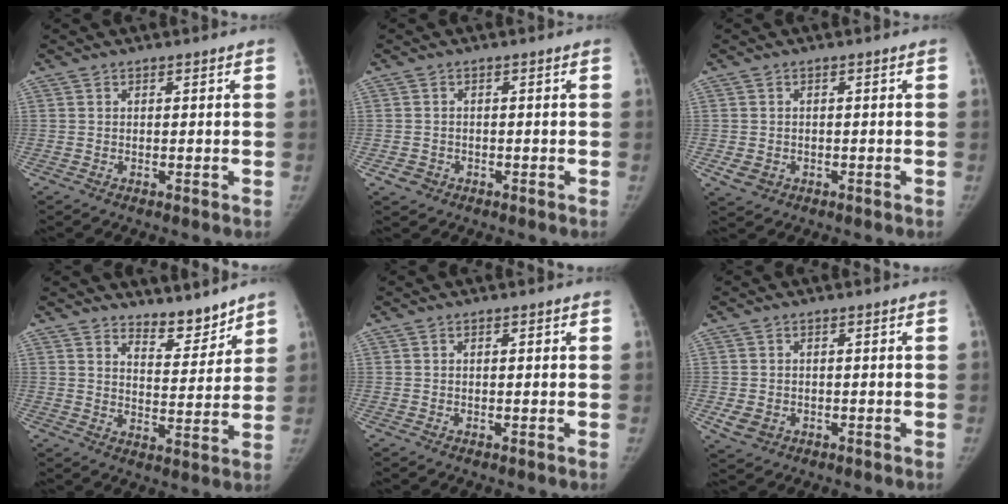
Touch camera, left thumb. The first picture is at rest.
{"total": 1.9, "force": [-0.8, 1.7, 0.4], "torque": [0.001, 0.006, -0.011]}
{"total": 2.6, "force": [-0.6, 2.3, 1.1], "torque": [-0.015, -0.001, 0.000]}
{"total": 6.9, "force": [6.2, 2.1, 2.1], "torque": [-0.007, -0.059, 0.106]}
{"total": 0.5, "force": [0.1, 0.3, 0.4], "torque": [-0.005, 0.001, 0.002]}
{"total": 3.2, "force": [-0.7, 2.8, 1.5], "torque": [-0.023, -0.003, -0.001]}